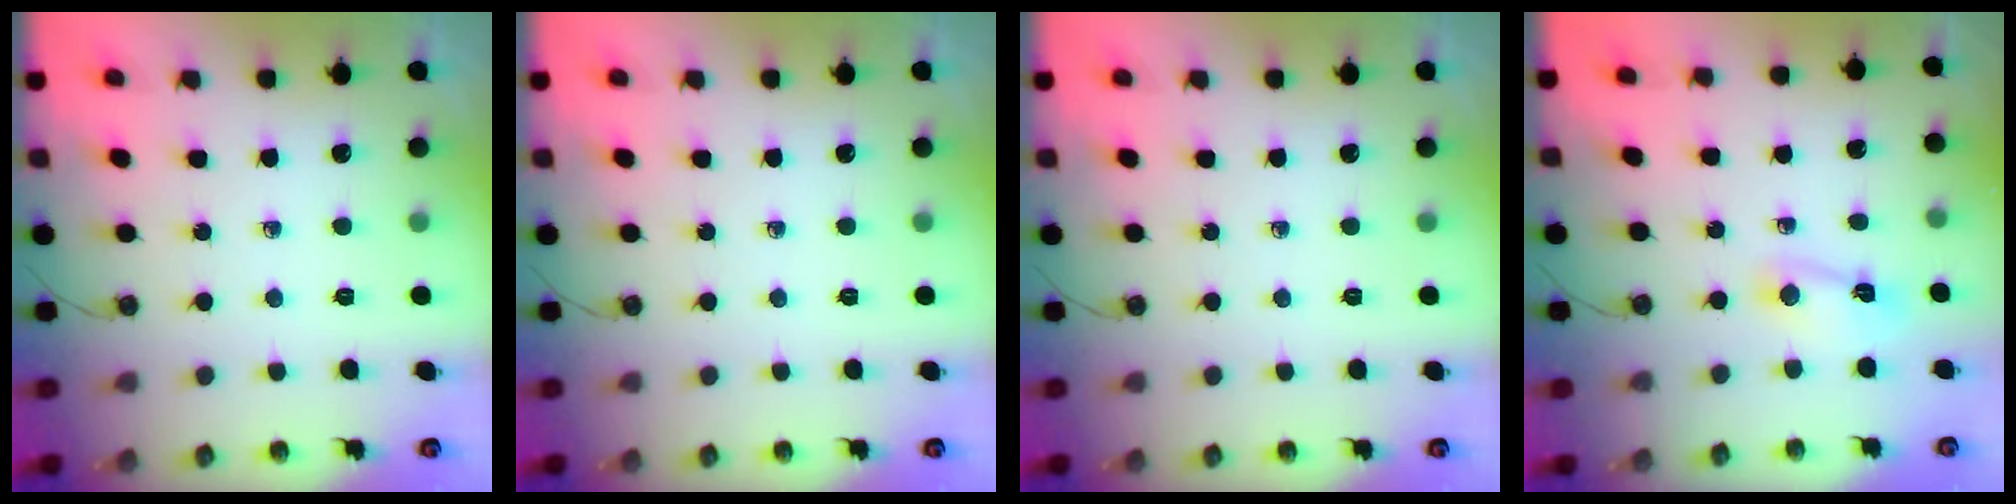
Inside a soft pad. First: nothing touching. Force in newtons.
{"total": 0.0}
{"total": 0.0}
{"total": 3.0, "press": 3.0, "slide": 0.3}